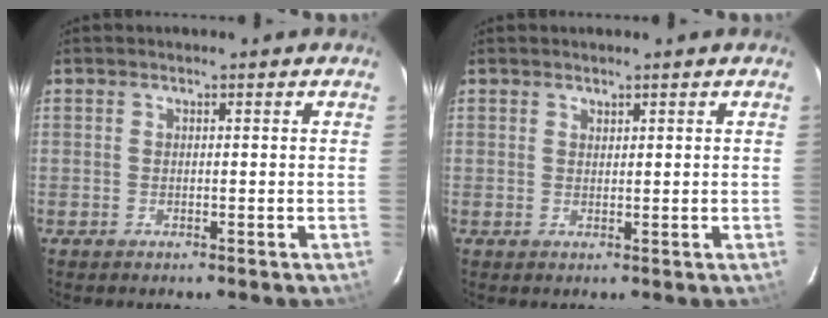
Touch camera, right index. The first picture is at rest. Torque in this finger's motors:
{"motor_torque": [-0.12, 0.03, -0.04, 0.00]}